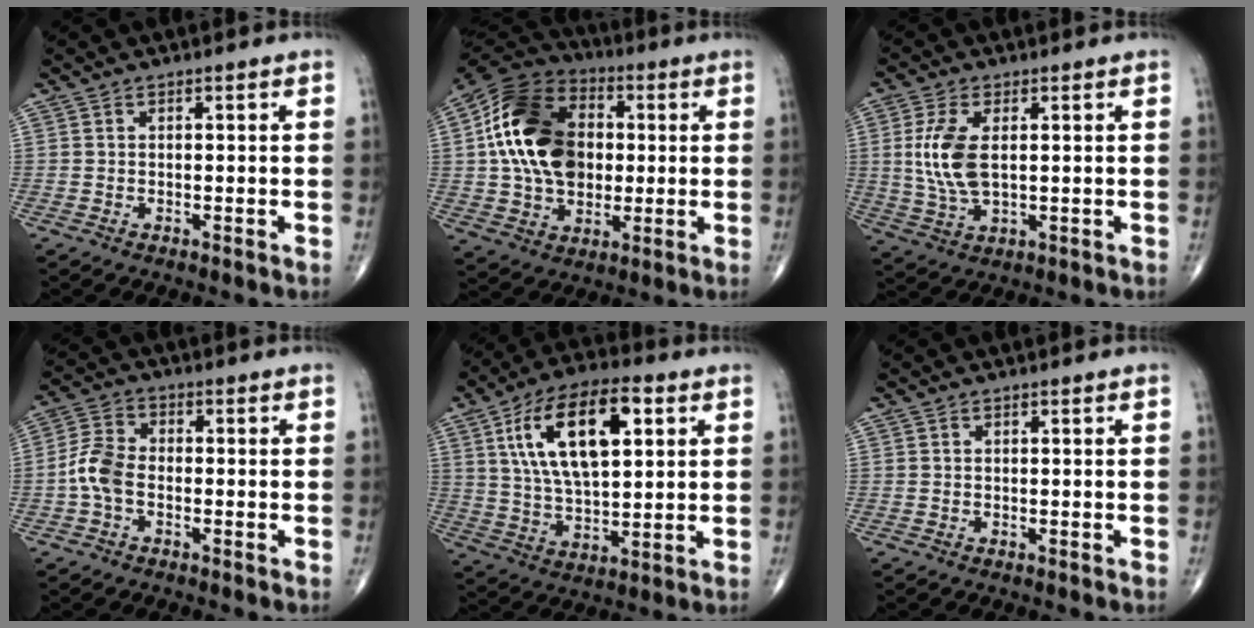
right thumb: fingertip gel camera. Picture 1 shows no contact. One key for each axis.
{"total": 20.8, "fx": 2.2, "fy": 14.7, "fz": 14.6, "tx": -0.250, "ty": 0.015, "tz": 0.036}
{"total": 9.0, "fx": 1.3, "fy": 4.5, "fz": 7.8, "tx": -0.174, "ty": -0.007, "tz": 0.031}
{"total": 6.1, "fx": -1.6, "fy": 3.8, "fz": 4.5, "tx": -0.096, "ty": 0.021, "tz": -0.042}
{"total": 18.8, "fx": 6.1, "fy": 8.6, "fz": 15.6, "tx": -0.262, "ty": -0.002, "tz": 0.105}
{"total": 0.0}